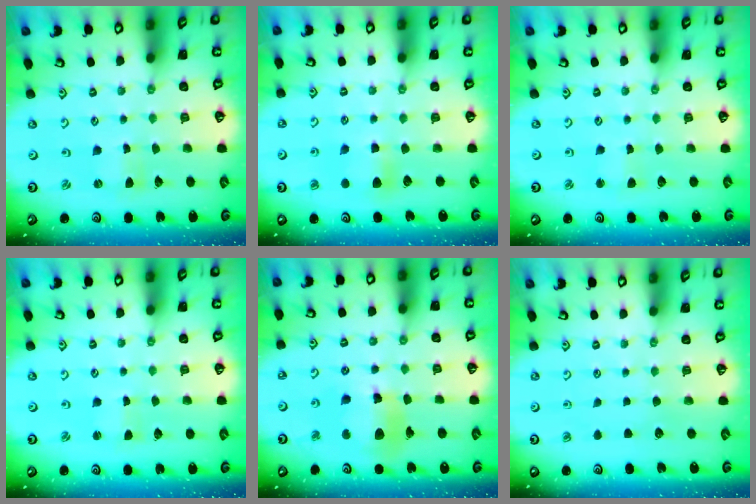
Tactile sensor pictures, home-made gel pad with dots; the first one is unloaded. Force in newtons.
{"total": 6.4, "press": 6.3, "slide": 0.9}
{"total": 2.2, "press": 2.2, "slide": 0.3}
{"total": 0.9, "press": 0.9, "slide": 0.1}
{"total": 12.5, "press": 12.4, "slide": 1.7}
{"total": 0.0}